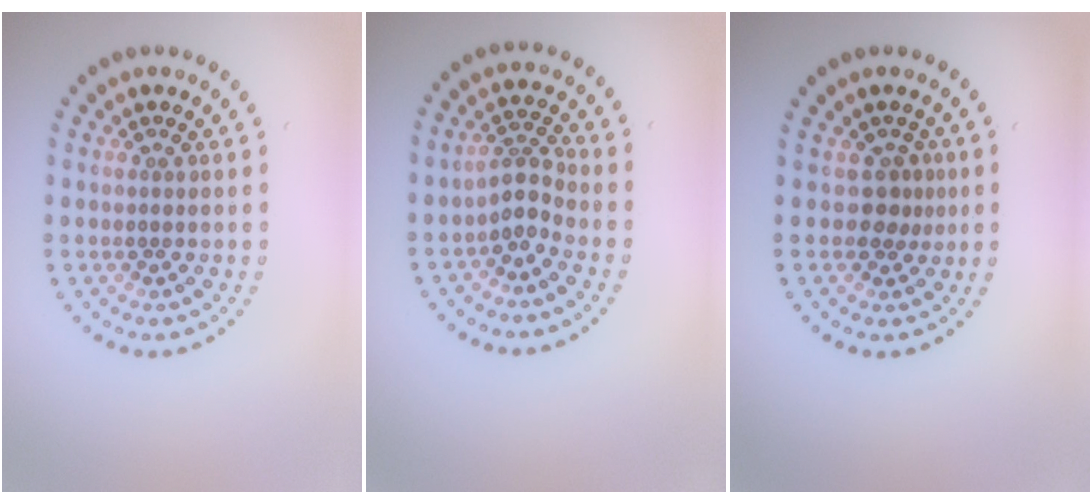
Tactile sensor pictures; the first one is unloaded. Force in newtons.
{"total": 2.3, "press": 1.6, "slide": 1.6}
{"total": 1.8, "press": 1.3, "slide": 1.2}